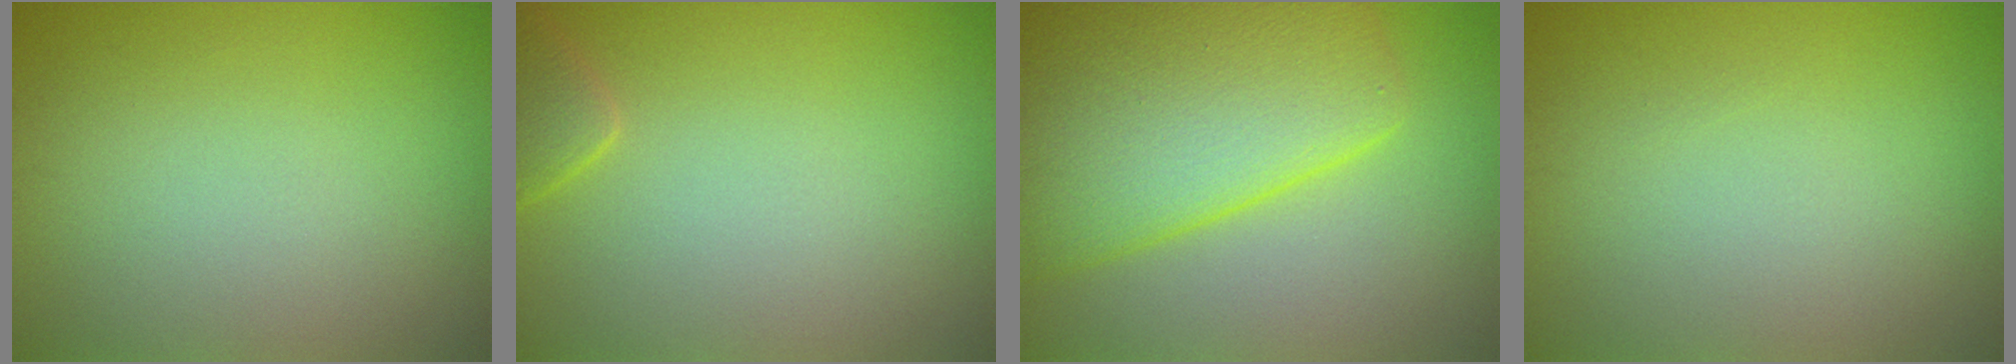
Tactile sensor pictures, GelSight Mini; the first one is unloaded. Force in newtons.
{"total": 1.9, "press": 1.9, "slide": 0.2}
{"total": 11.6, "press": 11.6, "slide": 0.4}
{"total": 0.0}